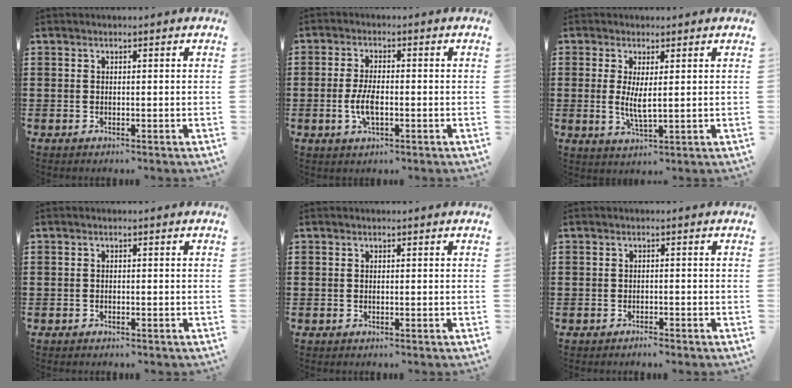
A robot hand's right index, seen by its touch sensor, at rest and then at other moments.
{"total": 4.6, "force": [-1.0, 1.6, 4.2], "torque": [-0.095, -0.006, -0.022]}
{"total": 4.0, "force": [0.4, 1.0, 3.9], "torque": [-0.066, -0.005, 0.007]}
{"total": 0.7, "force": [-0.7, 0.1, 0.2], "torque": [-0.005, -0.002, -0.014]}
{"total": 0.0}
{"total": 1.1, "force": [-1.1, 0.1, 0.2], "torque": [-0.008, 0.001, -0.023]}